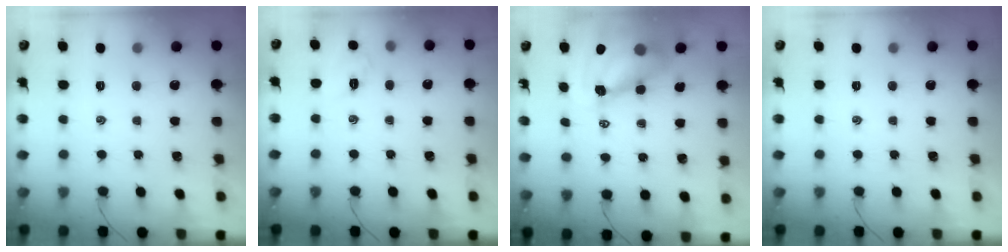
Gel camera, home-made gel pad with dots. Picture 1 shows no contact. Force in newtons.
{"total": 5.1, "press": 4.9, "slide": 1.4}
{"total": 10.0, "press": 9.6, "slide": 2.8}
{"total": 0.0}